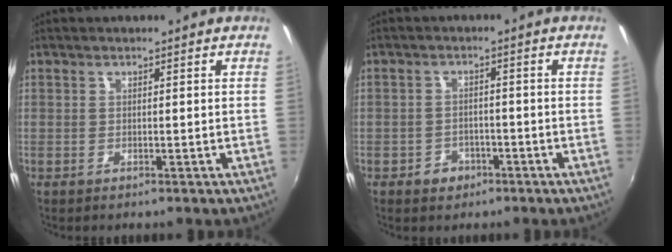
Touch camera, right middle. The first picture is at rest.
{"total": 3.7, "force": [-2.3, 2.8, 0.9], "torque": [-0.029, 0.009, -0.032]}